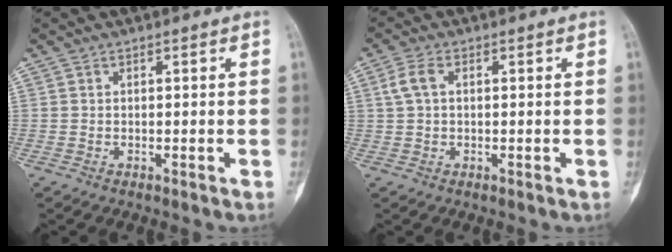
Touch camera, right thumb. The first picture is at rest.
{"total": 3.6, "force": [0.8, 2.3, 2.7], "torque": [-0.065, 0.010, 0.014]}